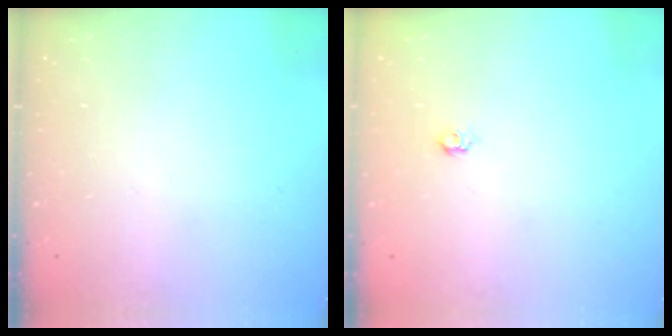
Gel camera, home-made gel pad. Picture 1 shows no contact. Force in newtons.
{"total": 4.0, "press": 3.9, "slide": 0.7}